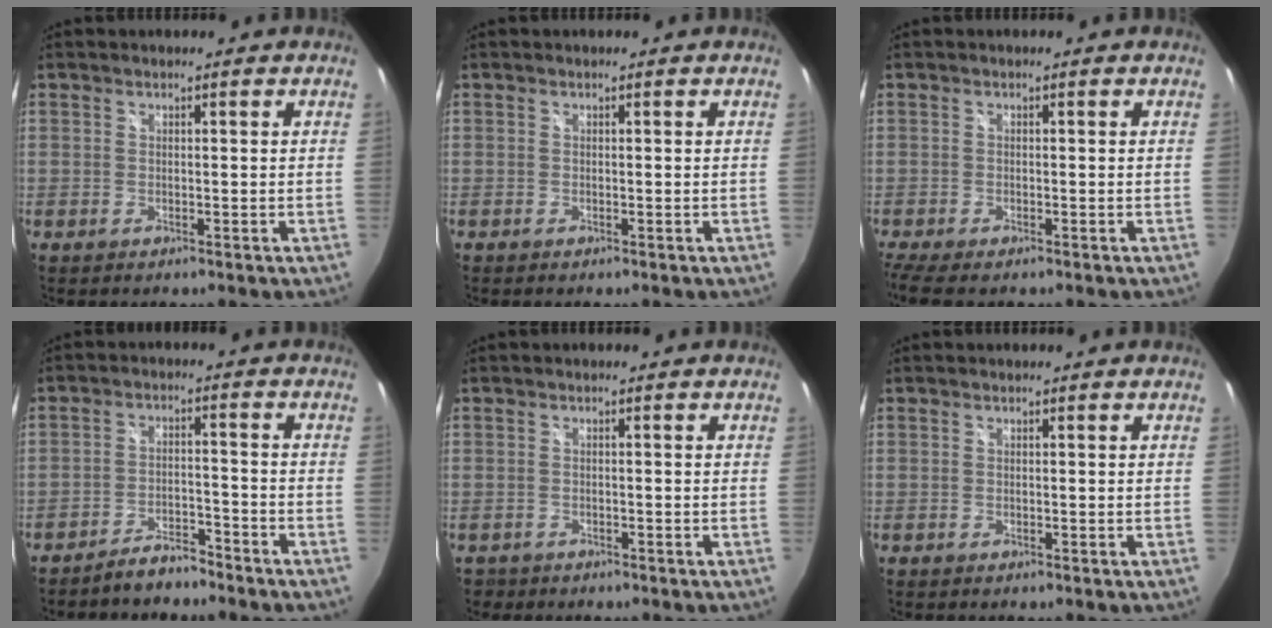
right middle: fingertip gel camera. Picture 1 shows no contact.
{"total": 0.0}
{"total": 0.0}
{"total": 5.3, "force": [-4.9, 1.3, 1.5], "torque": [-0.046, 0.008, -0.076]}
{"total": 1.9, "force": [-1.3, 1.4, 0.4], "torque": [-0.013, -0.005, -0.020]}
{"total": 0.0}